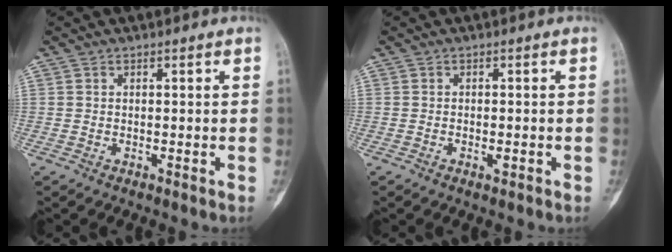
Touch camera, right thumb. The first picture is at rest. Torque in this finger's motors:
{"motor_torque": [-0.36, -0.03, 0.00, -0.10, -0.10]}